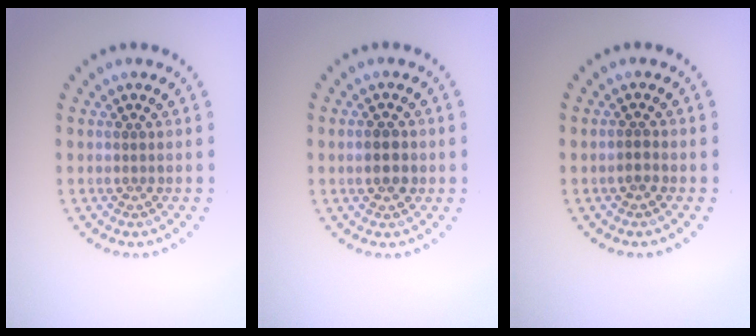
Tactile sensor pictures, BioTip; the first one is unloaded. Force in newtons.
{"total": 2.0, "press": 2.0, "slide": 0.2}
{"total": 1.0, "press": 0.9, "slide": 0.4}